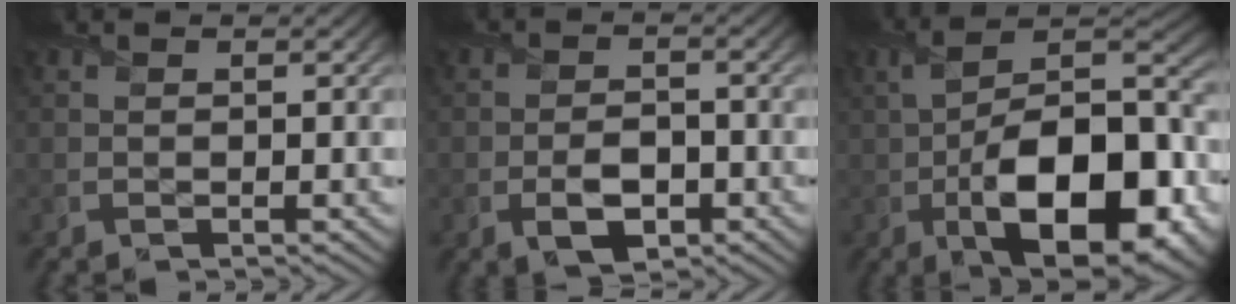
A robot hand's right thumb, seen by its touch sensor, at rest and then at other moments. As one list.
[{"total": 4.6, "force": [-1.9, 2.7, 3.2], "torque": [-0.061, -0.007, -0.034]}, {"total": 18.2, "force": [-4.9, 9.0, 15.0], "torque": [-0.260, -0.033, -0.068]}]